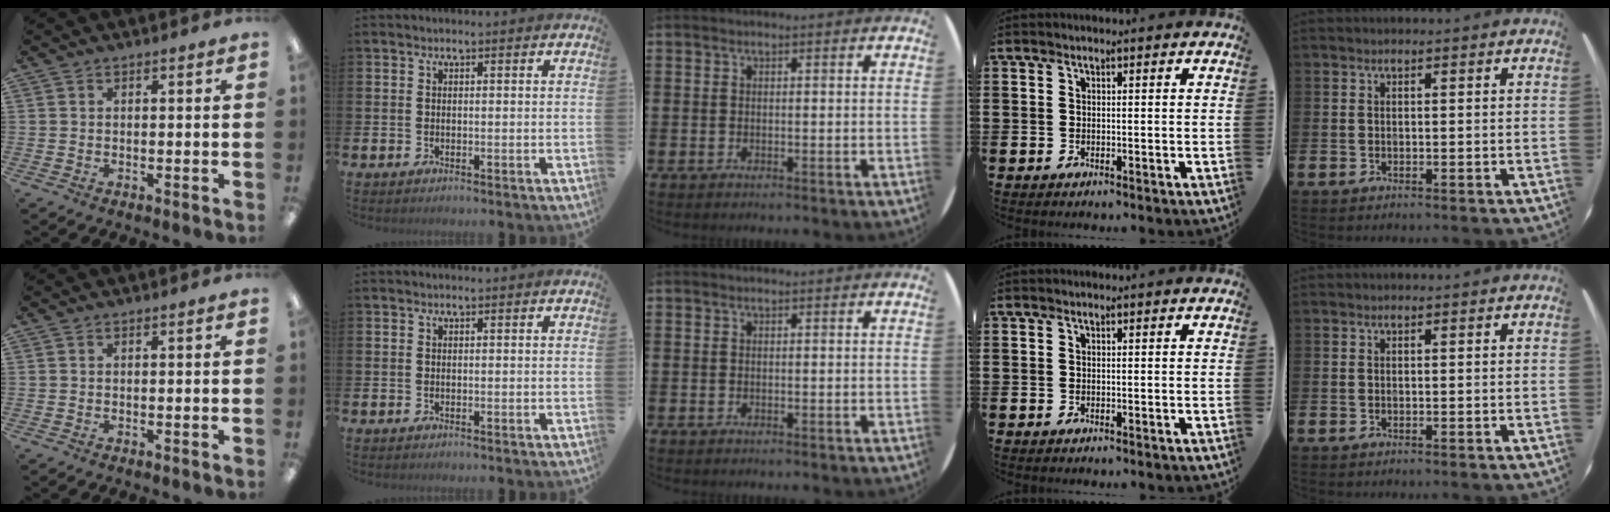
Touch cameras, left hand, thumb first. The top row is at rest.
{}